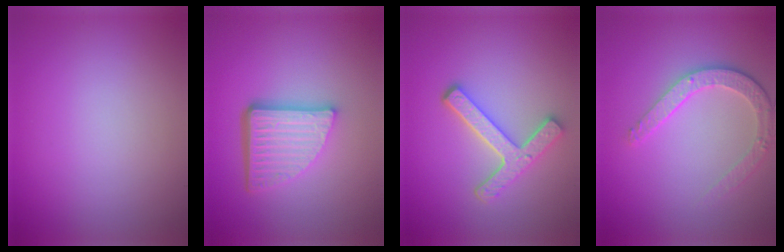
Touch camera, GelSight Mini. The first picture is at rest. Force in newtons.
{"total": 5.7, "press": 3.8, "slide": 4.2}
{"total": 4.2, "press": 3.3, "slide": 2.6}
{"total": 3.1, "press": 2.8, "slide": 1.5}